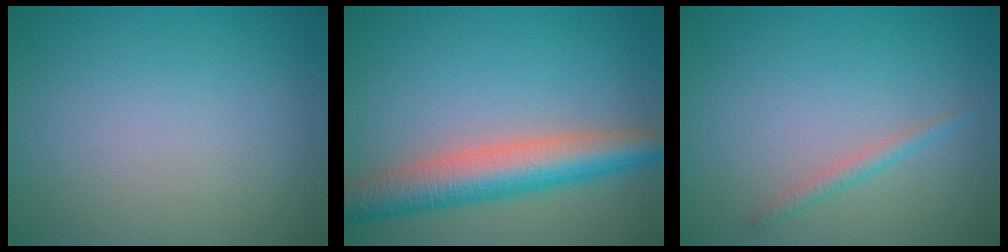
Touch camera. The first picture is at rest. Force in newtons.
{"total": 7.0, "press": 7.0, "slide": 0.3}
{"total": 1.2, "press": 1.1, "slide": 0.0}